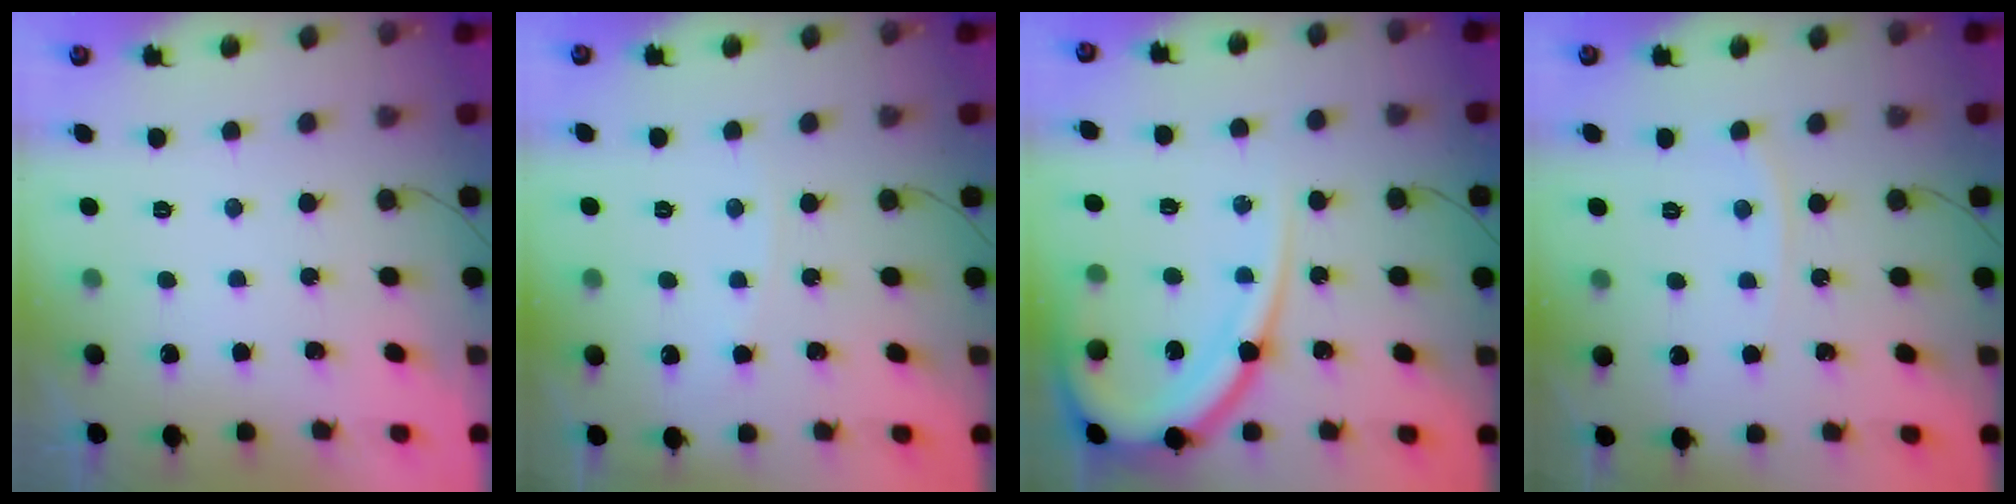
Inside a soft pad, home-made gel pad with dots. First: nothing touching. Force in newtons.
{"total": 2.6, "press": 2.6, "slide": 0.2}
{"total": 15.8, "press": 15.7, "slide": 1.6}
{"total": 4.4, "press": 4.4, "slide": 0.7}